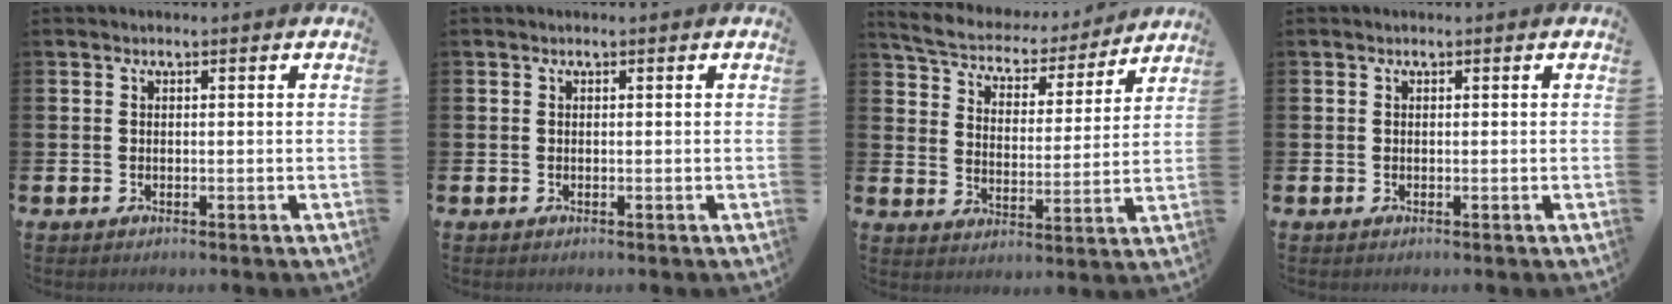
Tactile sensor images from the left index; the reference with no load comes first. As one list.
[{"total": 0.0}, {"total": 5.7, "force": [5.3, 1.7, 1.1], "torque": [-0.055, -0.040, 0.088]}, {"total": 0.0}]